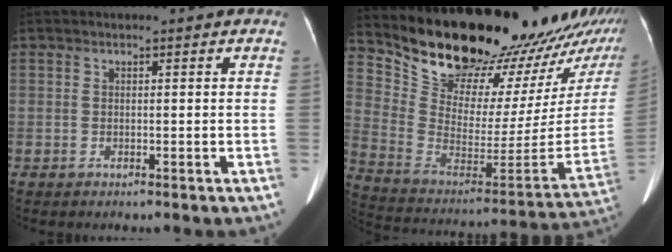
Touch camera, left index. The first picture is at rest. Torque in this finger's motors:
{"motor_torque": [0.60, -1.54, 0.59, 0.12]}